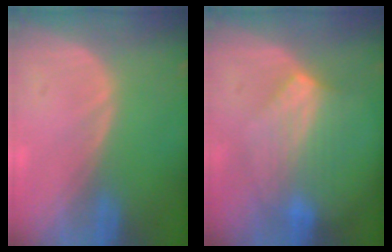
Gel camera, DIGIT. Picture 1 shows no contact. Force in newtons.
{"total": 7.0, "press": 6.5, "slide": 2.4}